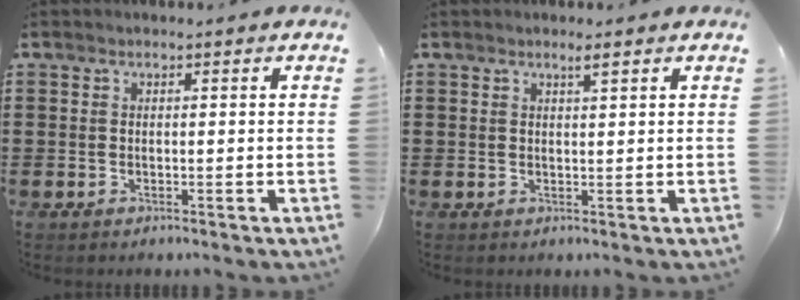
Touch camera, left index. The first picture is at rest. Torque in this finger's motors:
{"motor_torque": [0.36, -0.28, 0.05, 0.01]}